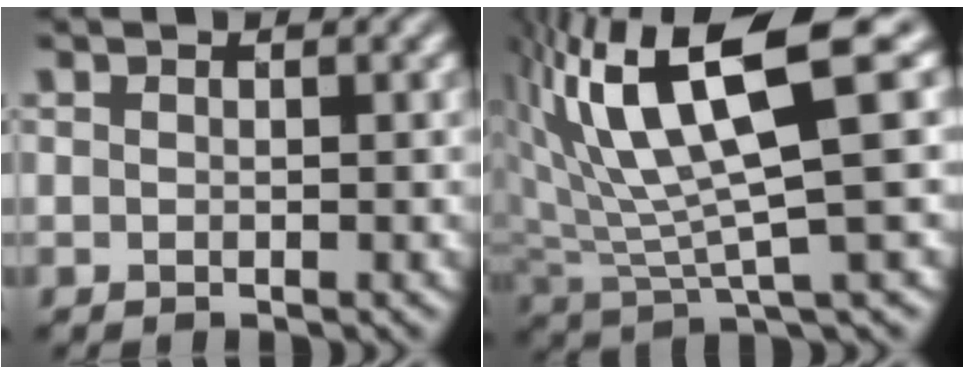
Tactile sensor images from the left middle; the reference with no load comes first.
{"total": 11.4, "force": [4.1, 2.8, 10.2], "torque": [-0.202, 0.012, 0.084]}